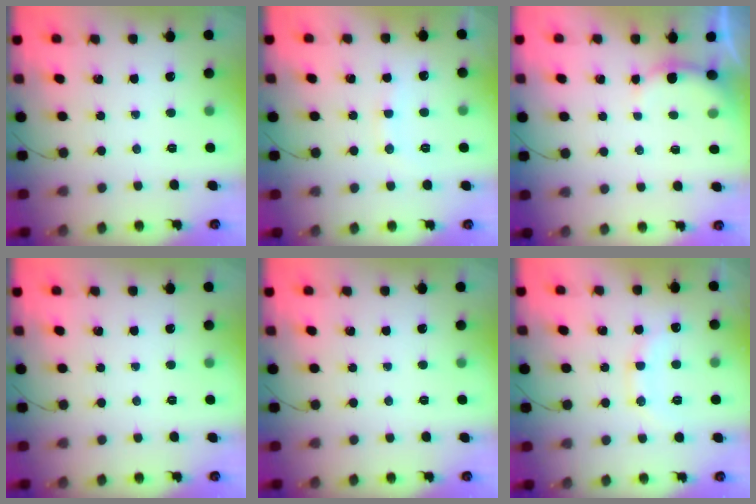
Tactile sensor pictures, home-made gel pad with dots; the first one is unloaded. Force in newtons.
{"total": 7.3, "press": 7.2, "slide": 1.2}
{"total": 2.7, "press": 2.5, "slide": 0.8}
{"total": 0.0}
{"total": 0.0}
{"total": 11.1, "press": 11.1, "slide": 1.0}